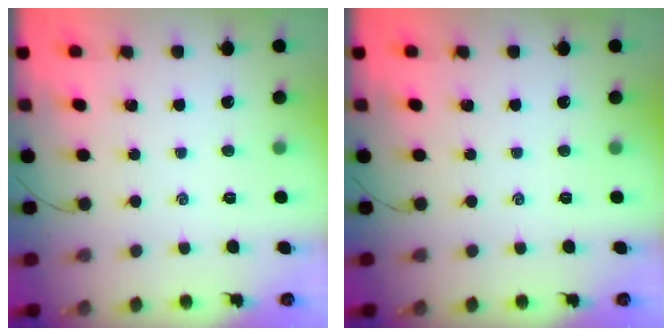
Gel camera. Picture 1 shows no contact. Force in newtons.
{"total": 0.0}